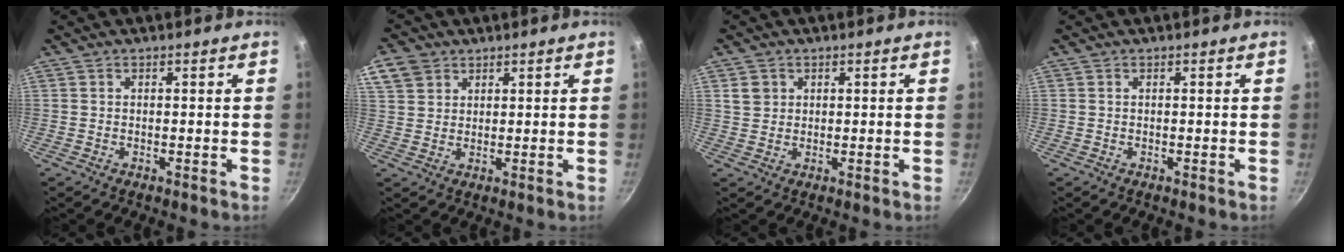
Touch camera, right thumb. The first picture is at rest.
{"total": 6.8, "force": [3.6, 5.2, 2.7], "torque": [-0.039, 0.002, 0.065]}
{"total": 3.1, "force": [1.0, 2.8, 1.1], "torque": [-0.005, 0.005, 0.020]}
{"total": 0.0}